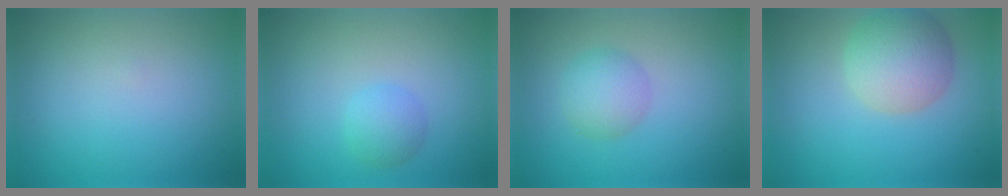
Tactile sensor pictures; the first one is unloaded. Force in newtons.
{"total": 1.9, "press": 1.9, "slide": 0.1}
{"total": 2.8, "press": 2.8, "slide": 0.0}
{"total": 5.5, "press": 5.5, "slide": 0.3}